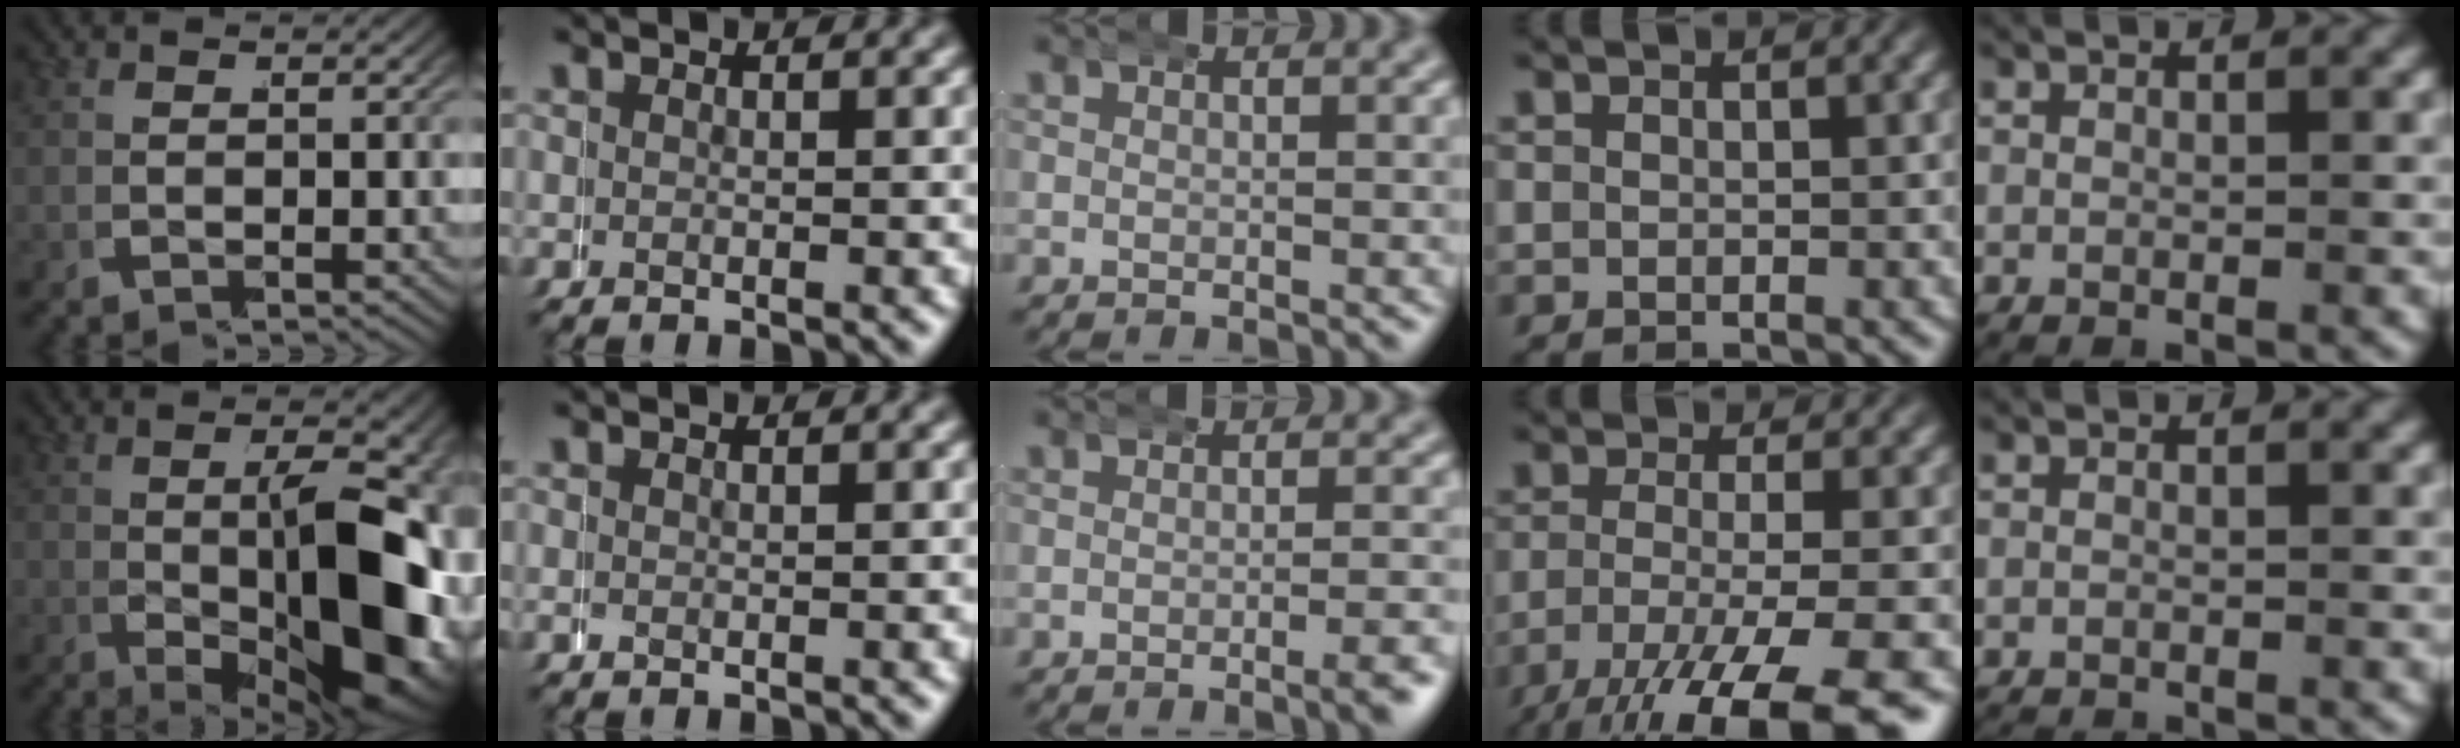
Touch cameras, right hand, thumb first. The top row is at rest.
{"thumb": {"total": 15.5, "force": [-2.9, 7.2, 13.4], "torque": [-0.201, -0.023, -0.030]}, "middle": {"total": 1.8, "force": [-1.2, -0.3, 1.4], "torque": [-0.022, 0.005, -0.022]}, "ring": {"total": 9.3, "force": [-5.0, 3.5, 7.0], "torque": [-0.128, -0.049, -0.048]}, "little": {"total": 0.8, "force": [-0.8, -0.1, -0.1], "torque": [-0.006, -0.009, -0.010]}}